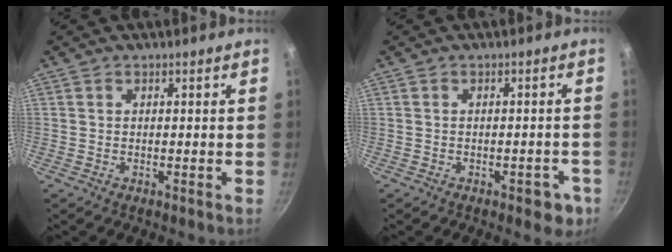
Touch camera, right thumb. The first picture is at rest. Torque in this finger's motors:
{"motor_torque": [-0.17, 0.01, -0.07, 0.04, -0.01]}